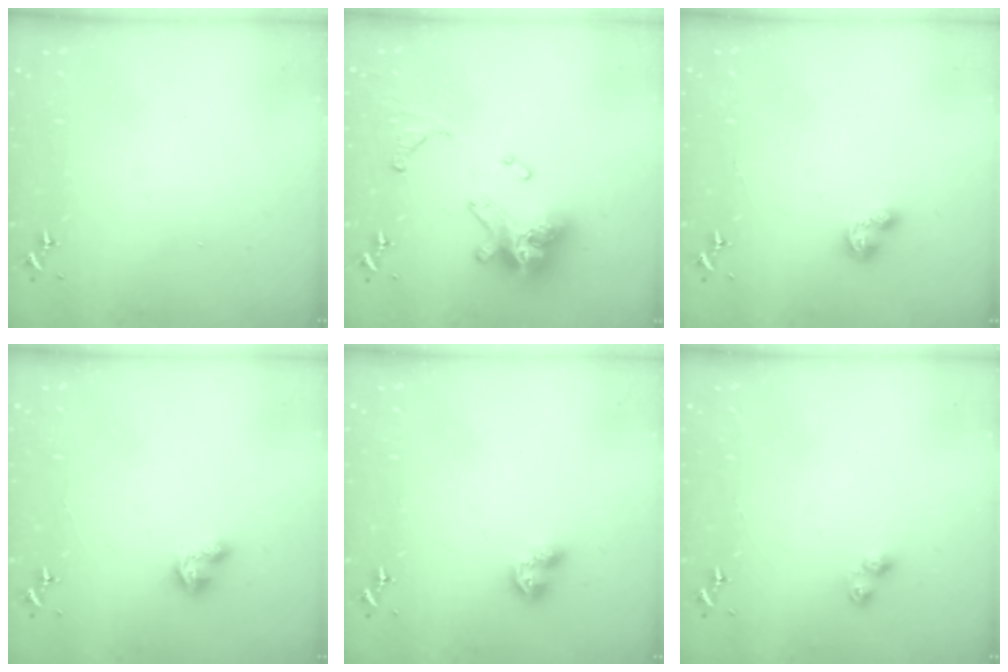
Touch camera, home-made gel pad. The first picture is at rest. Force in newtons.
{"total": 17.4, "press": 17.3, "slide": 2.2}
{"total": 3.7, "press": 3.7, "slide": 0.6}
{"total": 4.0, "press": 4.0, "slide": 0.8}
{"total": 6.2, "press": 6.2, "slide": 0.6}
{"total": 4.5, "press": 4.5, "slide": 0.5}